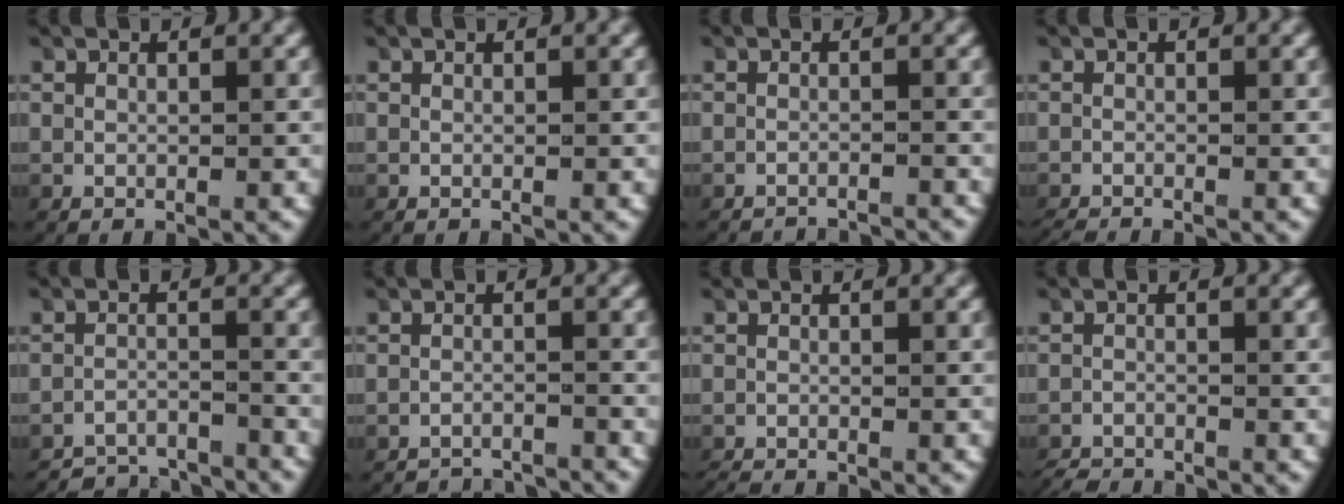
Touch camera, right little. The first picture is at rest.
{"total": 0.0}
{"total": 3.9, "force": [-3.9, 0.3, 0.3], "torque": [-0.004, -0.013, -0.059]}
{"total": 1.8, "force": [-1.8, 0.3, 0.3], "torque": [-0.009, -0.010, -0.026]}
{"total": 5.8, "force": [-5.6, 1.3, 0.6], "torque": [0.001, -0.015, -0.094]}
{"total": 4.8, "force": [-4.7, 0.6, 0.3], "torque": [-0.001, -0.015, -0.076]}
{"total": 1.3, "force": [-1.2, 0.1, 0.1], "torque": [-0.009, -0.010, -0.019]}
{"total": 2.5, "force": [-2.5, 0.4, -0.1], "torque": [-0.005, -0.013, -0.042]}